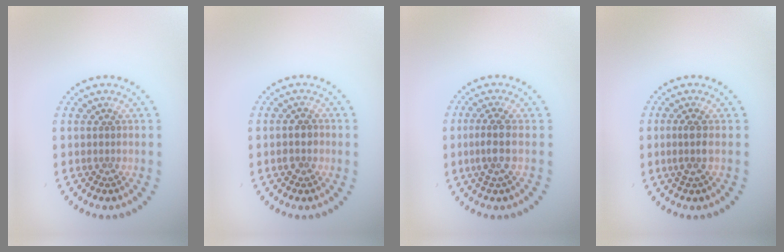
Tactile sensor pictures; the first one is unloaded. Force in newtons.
{"total": 1.7, "press": 1.5, "slide": 0.7}
{"total": 2.2, "press": 1.8, "slide": 1.4}
{"total": 1.4, "press": 1.2, "slide": 0.8}